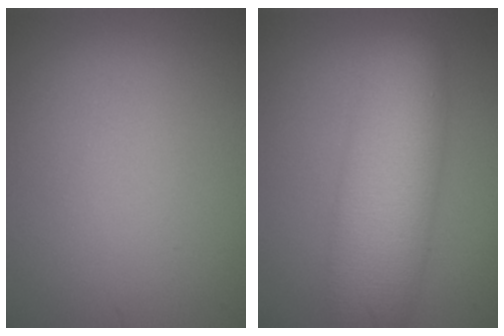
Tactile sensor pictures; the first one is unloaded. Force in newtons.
{"total": 8.4, "press": 8.4, "slide": 0.2}